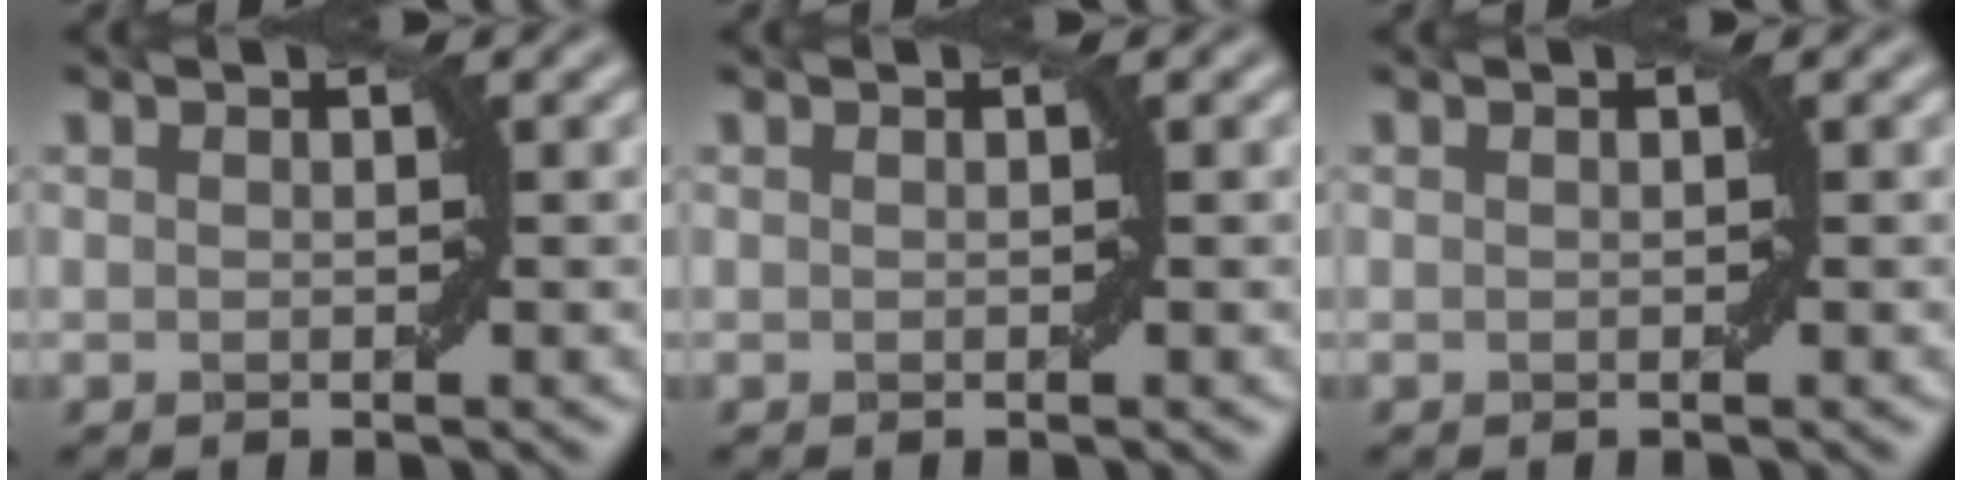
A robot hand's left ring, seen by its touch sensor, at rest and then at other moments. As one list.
[{"total": 0.0}, {"total": 0.0}]